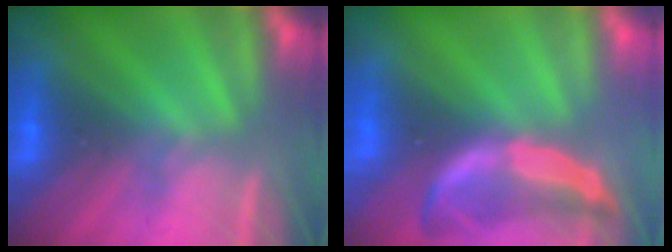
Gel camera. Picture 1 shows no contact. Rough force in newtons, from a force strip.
{"total": 1.9}